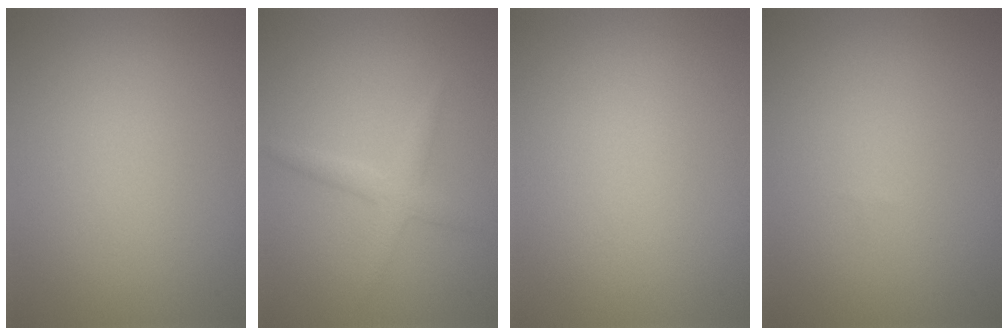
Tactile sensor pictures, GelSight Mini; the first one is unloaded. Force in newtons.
{"total": 2.0, "press": 2.0, "slide": 0.2}
{"total": 0.0}
{"total": 0.0}